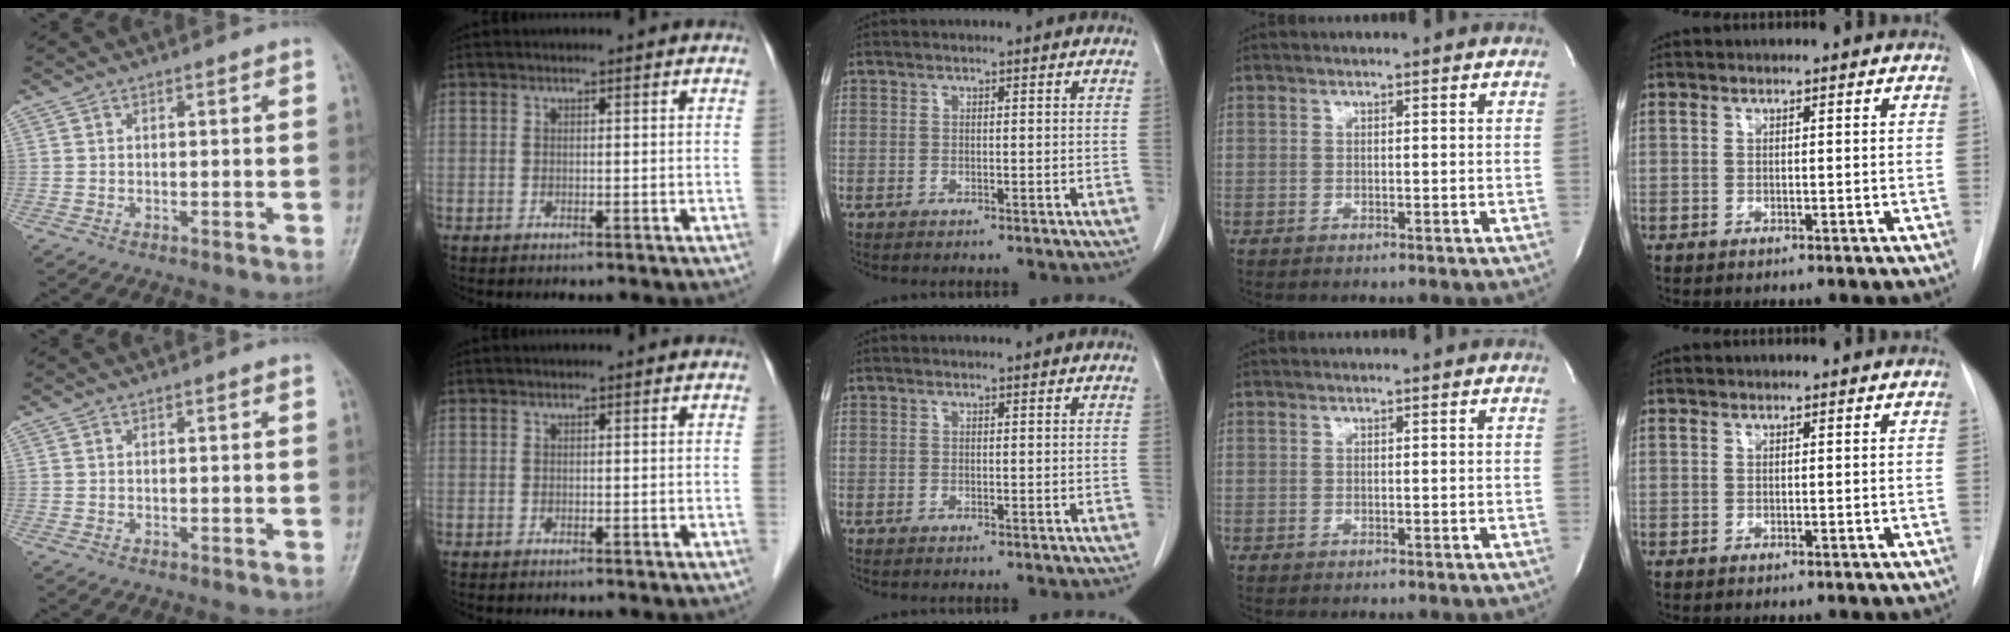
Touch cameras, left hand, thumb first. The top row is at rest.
{}